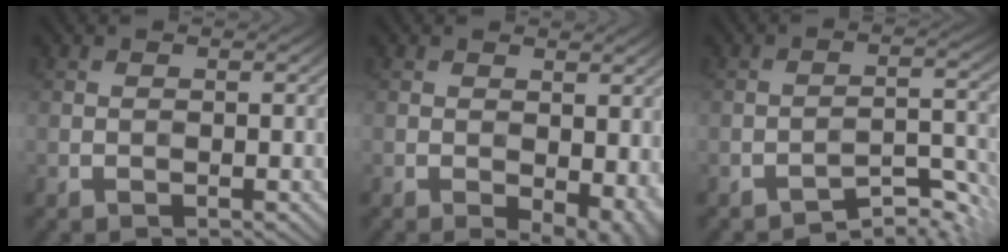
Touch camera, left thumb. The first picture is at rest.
{"total": 5.4, "force": [-1.3, 3.0, 4.2], "torque": [-0.058, -0.015, -0.011]}
{"total": 4.9, "force": [-4.1, 0.8, 2.4], "torque": [-0.035, 0.006, -0.064]}